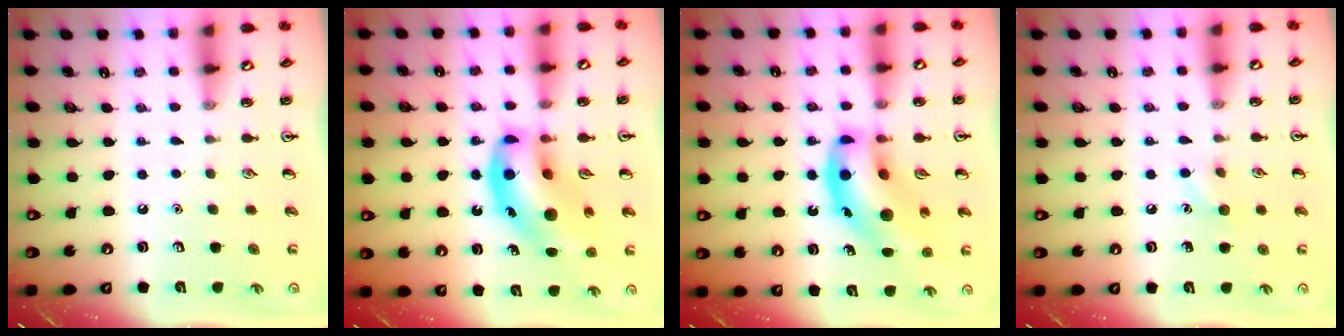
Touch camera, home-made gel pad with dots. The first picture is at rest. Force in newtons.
{"total": 17.9, "press": 17.4, "slide": 4.3}
{"total": 17.1, "press": 16.5, "slide": 4.5}
{"total": 6.1, "press": 5.8, "slide": 1.8}